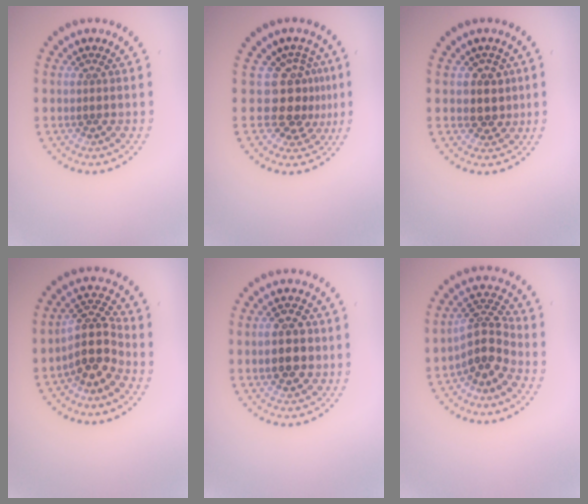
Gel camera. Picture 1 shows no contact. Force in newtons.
{"total": 3.6, "press": 2.6, "slide": 2.5}
{"total": 2.4, "press": 2.1, "slide": 1.1}
{"total": 4.3, "press": 3.5, "slide": 2.4}
{"total": 5.0, "press": 5.0, "slide": 0.3}
{"total": 4.0, "press": 3.3, "slide": 2.3}